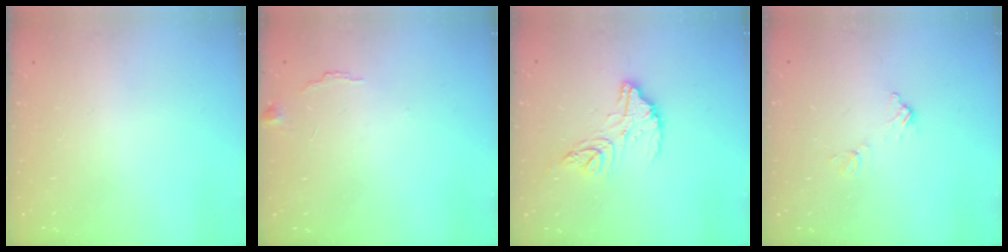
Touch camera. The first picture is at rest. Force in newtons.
{"total": 7.0, "press": 7.0, "slide": 0.6}
{"total": 13.0, "press": 12.9, "slide": 1.2}
{"total": 6.8, "press": 6.7, "slide": 0.4}